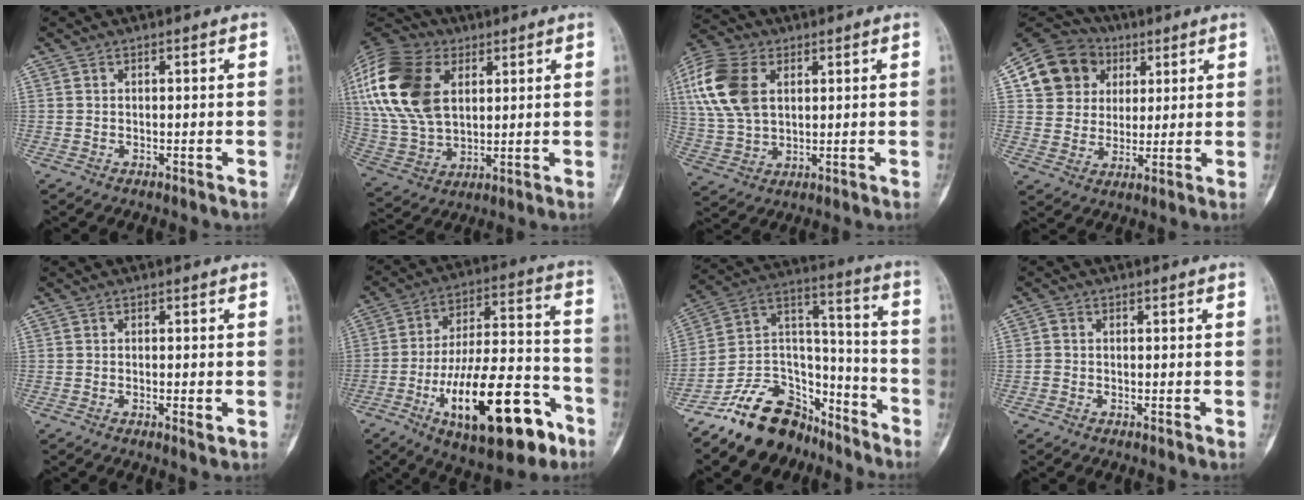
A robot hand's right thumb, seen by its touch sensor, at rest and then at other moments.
{"total": 23.8, "force": [7.4, 15.5, 16.5], "torque": [-0.354, 0.003, 0.139]}
{"total": 15.4, "force": [4.5, 9.9, 10.8], "torque": [-0.232, 0.001, 0.089]}
{"total": 13.7, "force": [4.7, 12.2, 4.1], "torque": [-0.047, 0.012, 0.084]}
{"total": 1.8, "force": [-0.5, 0.5, 1.6], "torque": [-0.032, -0.006, -0.008]}
{"total": 24.6, "force": [-11.1, 9.3, 19.9], "torque": [-0.317, 0.060, -0.167]}
{"total": 18.4, "force": [-13.6, 10.4, 6.6], "torque": [-0.084, 0.124, -0.240]}
{"total": 1.3, "force": [-0.2, 1.1, 0.6], "torque": [-0.010, 0.002, -0.005]}